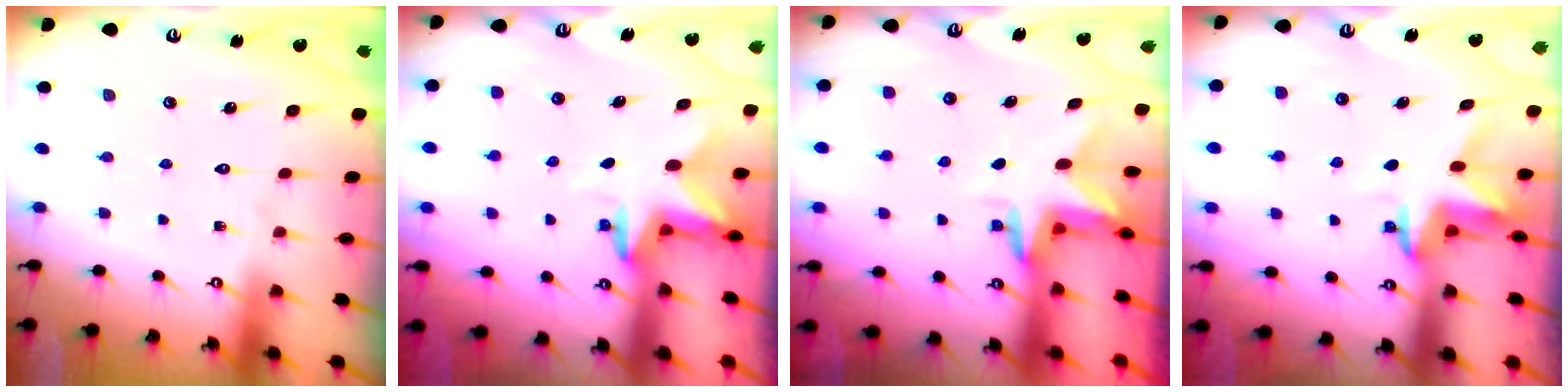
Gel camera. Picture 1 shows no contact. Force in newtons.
{"total": 2.9, "press": 2.9, "slide": 0.5}
{"total": 3.0, "press": 3.0, "slide": 0.2}
{"total": 3.9, "press": 3.9, "slide": 0.3}